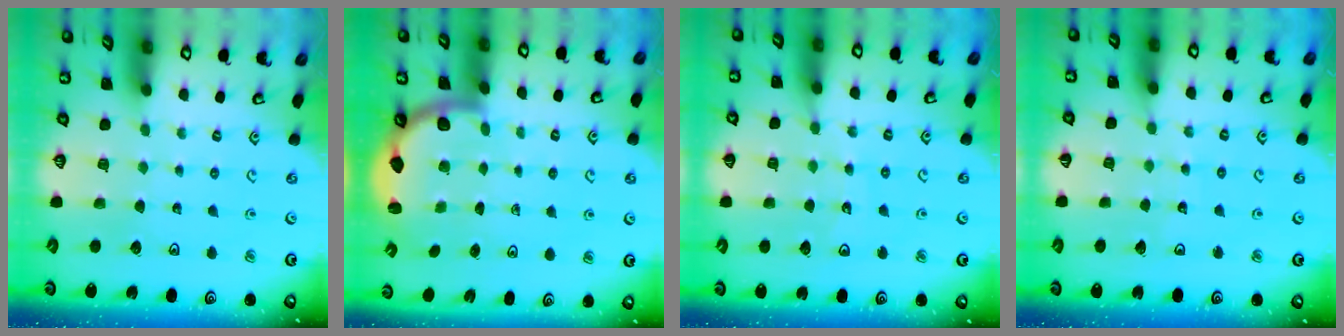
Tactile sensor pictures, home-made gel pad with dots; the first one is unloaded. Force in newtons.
{"total": 2.6, "press": 2.5, "slide": 0.6}
{"total": 9.5, "press": 9.3, "slide": 2.1}
{"total": 5.3, "press": 5.3, "slide": 0.7}